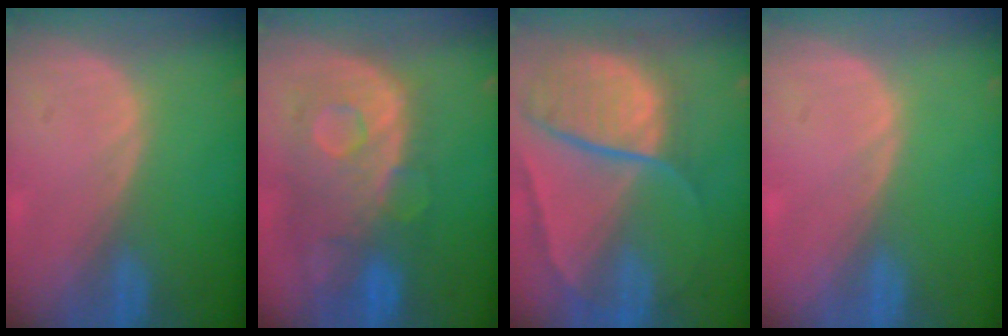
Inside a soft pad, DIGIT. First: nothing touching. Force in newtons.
{"total": 11.3, "press": 9.7, "slide": 5.7}
{"total": 10.6, "press": 8.8, "slide": 5.9}
{"total": 0.0}